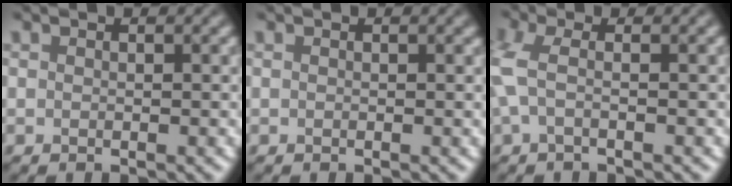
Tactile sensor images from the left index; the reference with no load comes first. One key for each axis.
{"total": 0.7, "fx": 0.4, "fy": 0.4, "fz": 0.5, "tx": -0.003, "ty": 0.004, "tz": 0.001}
{"total": 3.1, "fx": -0.6, "fy": 0.9, "fz": 2.9, "tx": -0.077, "ty": 0.009, "tz": -0.011}